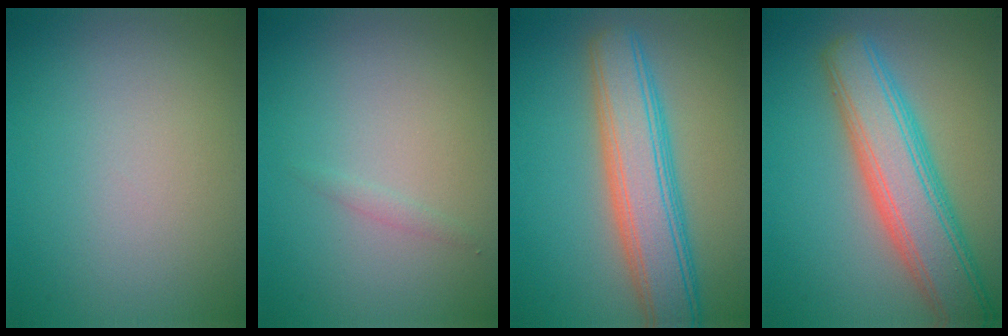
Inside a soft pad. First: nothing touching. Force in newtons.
{"total": 0.6, "press": 0.6, "slide": 0.0}
{"total": 6.9, "press": 6.9, "slide": 0.2}
{"total": 7.3, "press": 7.3, "slide": 0.4}